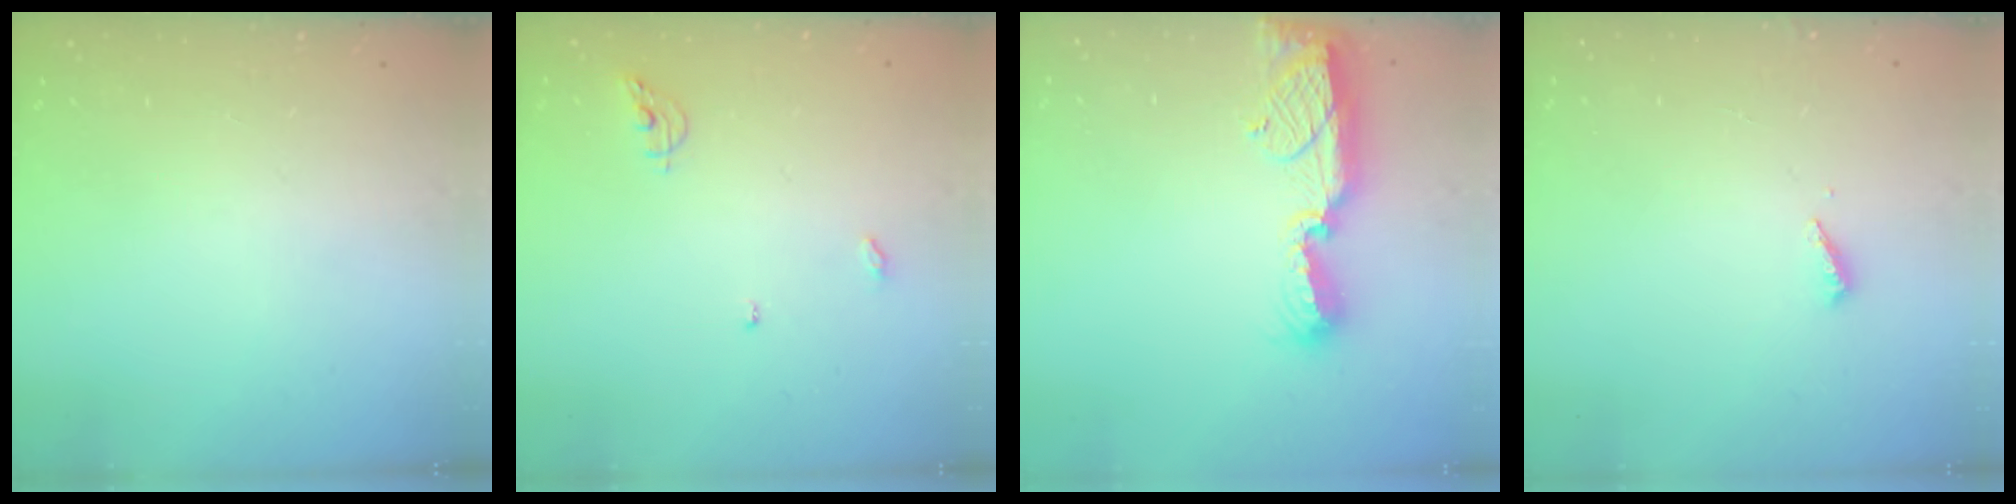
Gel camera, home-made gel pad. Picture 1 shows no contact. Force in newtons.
{"total": 5.4, "press": 5.4, "slide": 0.4}
{"total": 13.3, "press": 12.2, "slide": 5.5}
{"total": 2.0, "press": 2.0, "slide": 0.2}